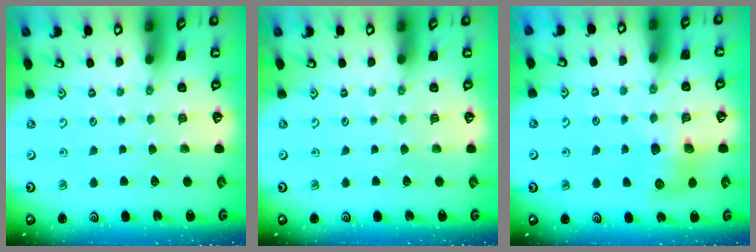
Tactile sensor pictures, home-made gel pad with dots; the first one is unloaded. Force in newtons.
{"total": 0.0}
{"total": 8.0, "press": 8.0, "slide": 0.0}